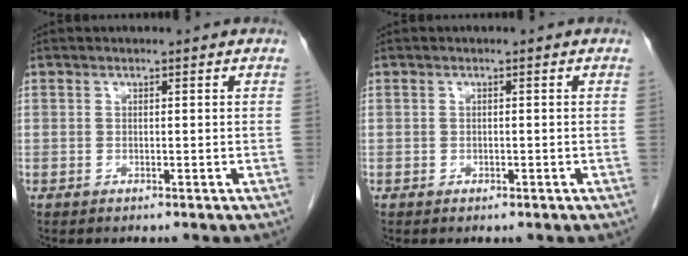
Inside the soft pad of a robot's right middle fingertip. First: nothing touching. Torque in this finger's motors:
{"motor_torque": [-0.43, -0.07, 0.01, -0.01]}